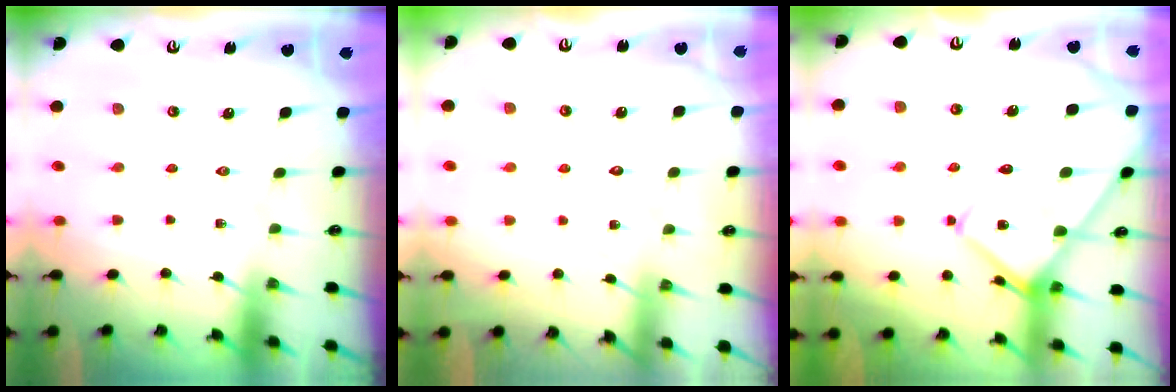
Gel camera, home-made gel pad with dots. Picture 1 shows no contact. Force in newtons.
{"total": 5.2, "press": 5.2, "slide": 0.5}
{"total": 15.2, "press": 15.1, "slide": 1.5}